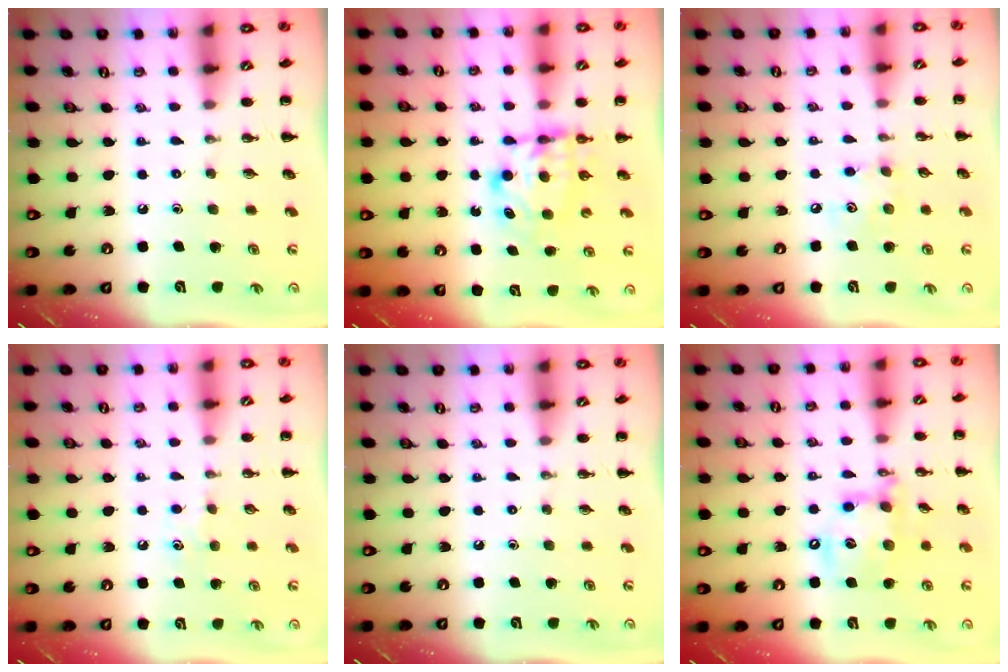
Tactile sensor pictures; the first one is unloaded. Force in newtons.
{"total": 6.0, "press": 6.0, "slide": 0.4}
{"total": 4.2, "press": 4.1, "slide": 0.5}
{"total": 4.6, "press": 4.4, "slide": 1.4}
{"total": 0.0}
{"total": 15.7, "press": 15.4, "slide": 2.9}